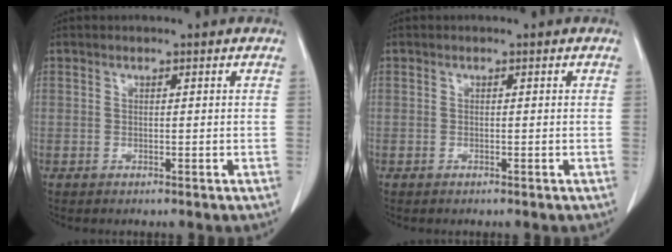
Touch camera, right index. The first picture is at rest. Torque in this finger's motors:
{"motor_torque": [0.09, -0.08, 0.01, 0.01]}